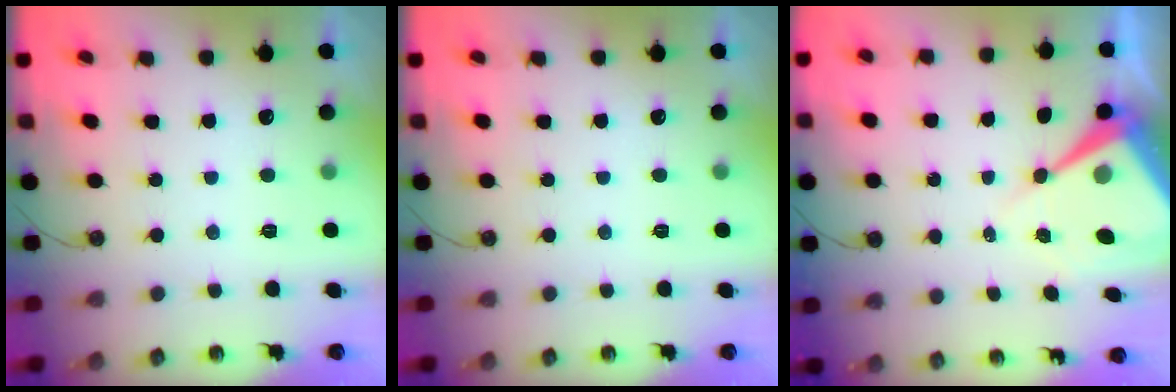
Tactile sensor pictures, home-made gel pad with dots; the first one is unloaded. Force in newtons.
{"total": 0.0}
{"total": 9.7, "press": 9.7, "slide": 0.9}